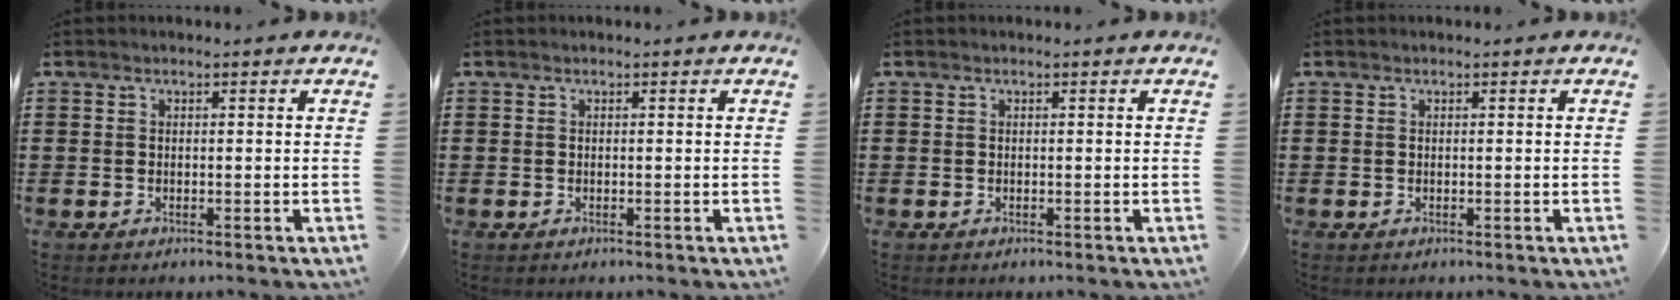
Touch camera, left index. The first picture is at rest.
{"total": 0.0}
{"total": 0.0}
{"total": 0.0}